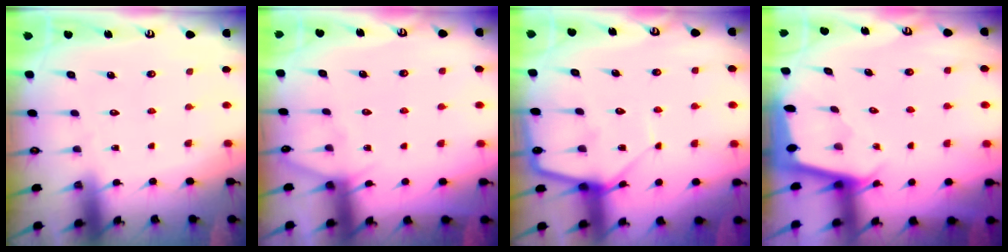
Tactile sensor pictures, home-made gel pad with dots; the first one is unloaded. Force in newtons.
{"total": 4.6, "press": 4.5, "slide": 0.6}
{"total": 7.8, "press": 7.7, "slide": 0.8}
{"total": 1.7, "press": 1.7, "slide": 0.1}